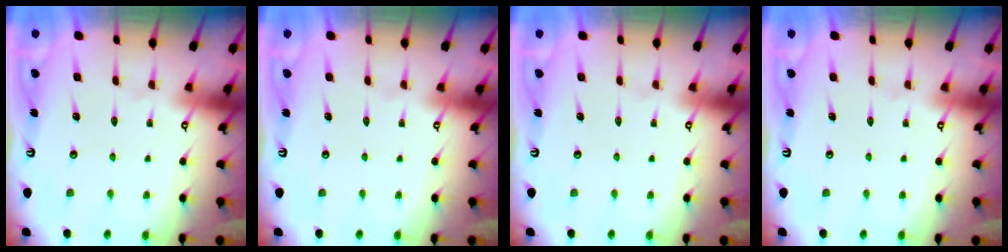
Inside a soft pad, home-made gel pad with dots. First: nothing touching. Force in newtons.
{"total": 0.0}
{"total": 0.0}
{"total": 0.0}